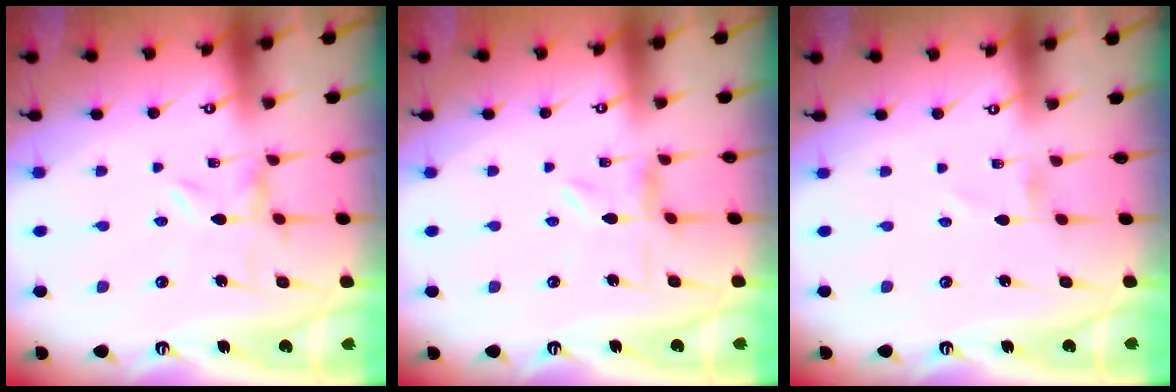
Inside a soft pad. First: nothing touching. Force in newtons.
{"total": 1.6, "press": 1.6, "slide": 0.2}
{"total": 0.0}